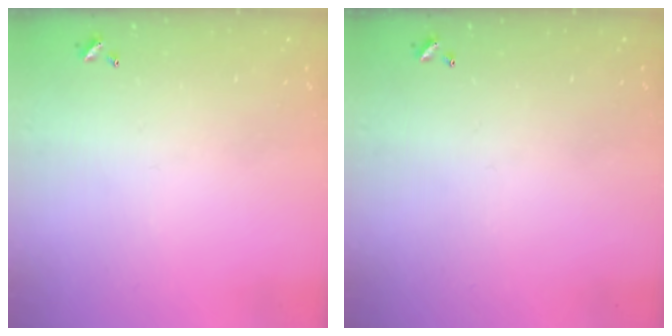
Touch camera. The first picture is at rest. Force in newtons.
{"total": 0.0}